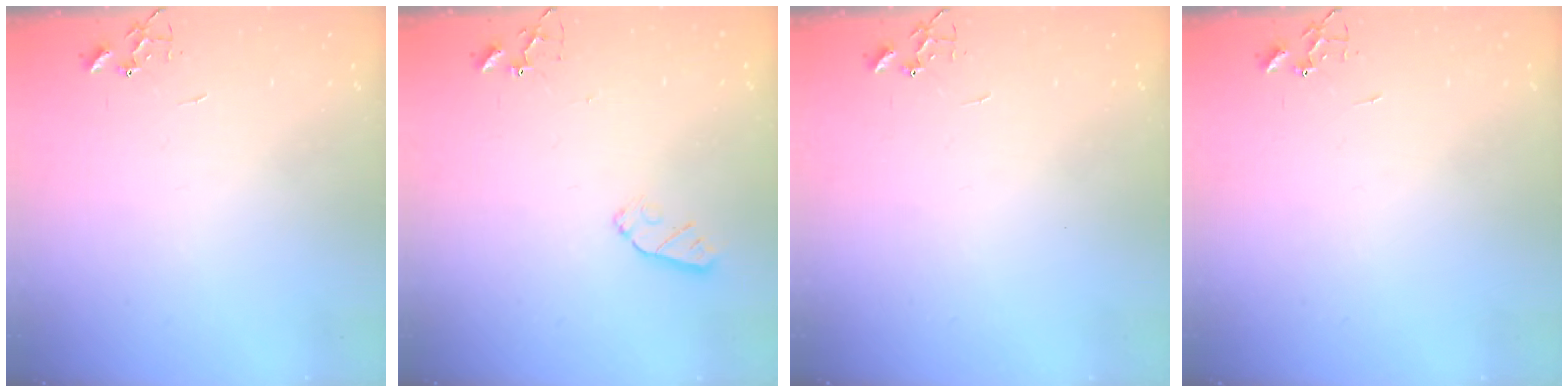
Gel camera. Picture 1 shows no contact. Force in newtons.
{"total": 4.9, "press": 4.8, "slide": 0.6}
{"total": 0.0}
{"total": 0.0}